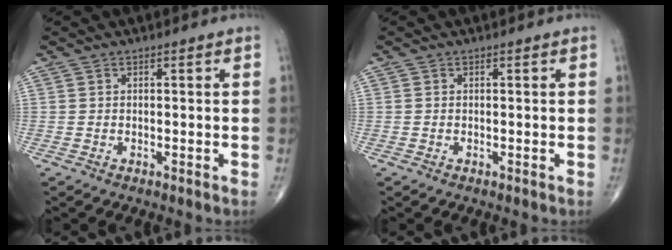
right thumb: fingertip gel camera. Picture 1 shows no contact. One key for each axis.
{"total": 0.0}